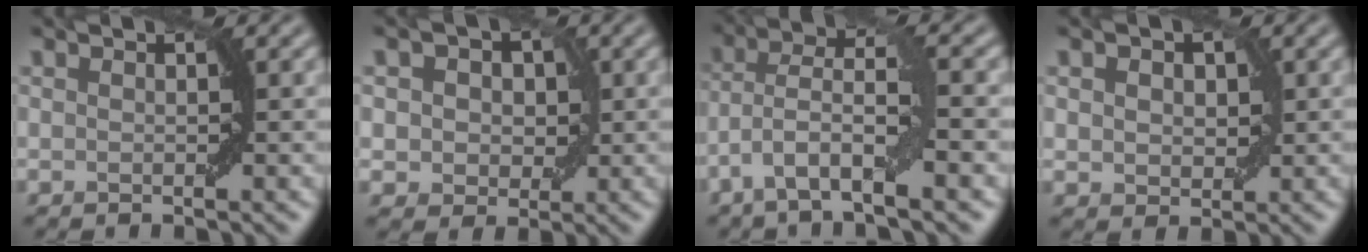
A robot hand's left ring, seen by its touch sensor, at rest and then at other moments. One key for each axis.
{"total": 5.0, "fx": 1.4, "fy": 3.9, "fz": 2.7, "tx": -0.029, "ty": 0.023, "tz": -0.002}
{"total": 6.2, "fx": -2.7, "fy": 1.2, "fz": 5.4, "tx": -0.100, "ty": 0.006, "tz": -0.059}
{"total": 2.7, "fx": 0.7, "fy": 2.1, "fz": 1.6, "tx": -0.023, "ty": 0.007, "tz": 0.005}